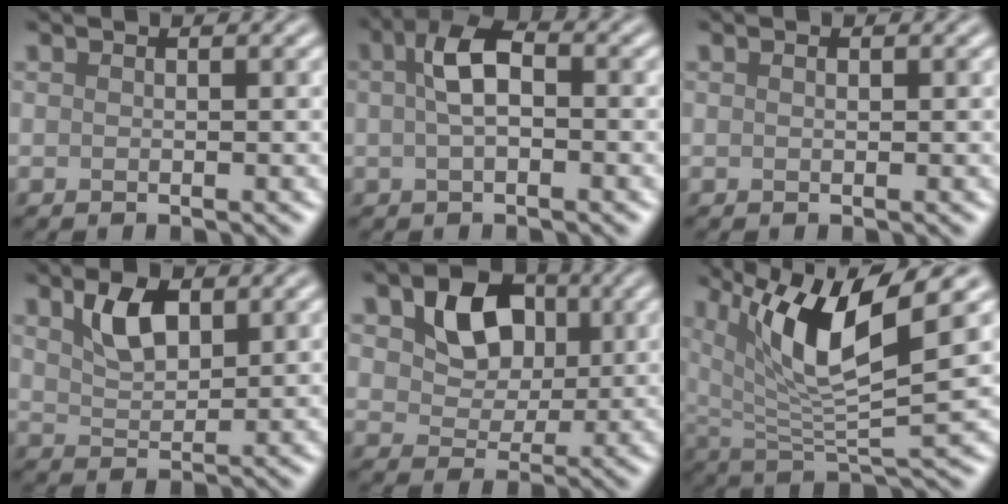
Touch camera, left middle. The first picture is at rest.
{"total": 3.6, "force": [0.3, 1.7, 3.2], "torque": [-0.061, 0.009, -0.003]}
{"total": 0.0}
{"total": 3.5, "force": [1.9, 1.8, 2.3], "torque": [-0.051, 0.003, 0.038]}
{"total": 5.9, "force": [1.9, 4.4, 3.4], "torque": [-0.070, -0.001, 0.021]}
{"total": 9.6, "force": [4.8, 2.4, 8.0], "torque": [-0.148, -0.006, 0.092]}